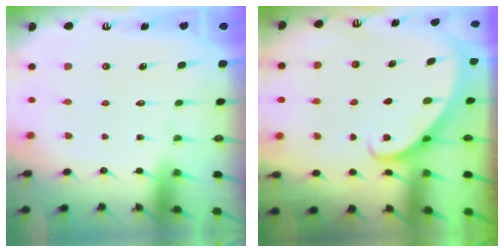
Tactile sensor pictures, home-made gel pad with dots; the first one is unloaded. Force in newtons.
{"total": 2.6, "press": 2.6, "slide": 0.2}